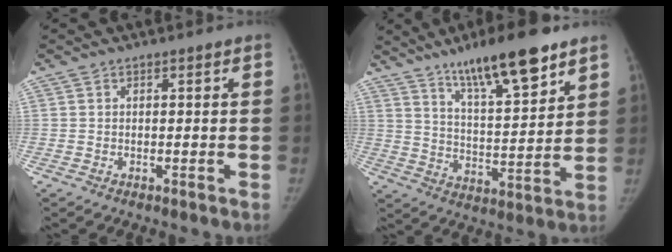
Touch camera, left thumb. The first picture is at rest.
{"total": 16.5, "force": [11.1, 3.8, 11.6], "torque": [-0.166, -0.058, 0.188]}